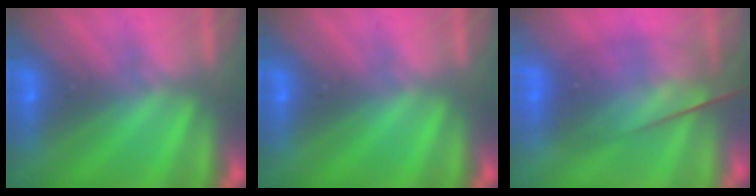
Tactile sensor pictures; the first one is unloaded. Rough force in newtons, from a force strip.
{"total": 0.0}
{"total": 4.4}